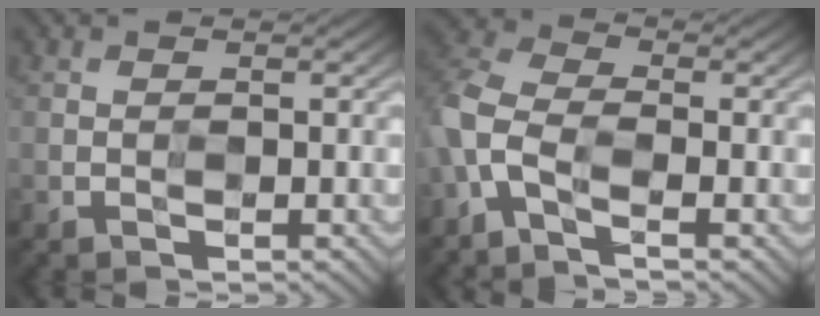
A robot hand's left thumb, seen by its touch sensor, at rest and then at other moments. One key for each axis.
{"total": 6.3, "fx": -3.0, "fy": 3.3, "fz": 4.4, "tx": -0.108, "ty": -0.003, "tz": -0.073}